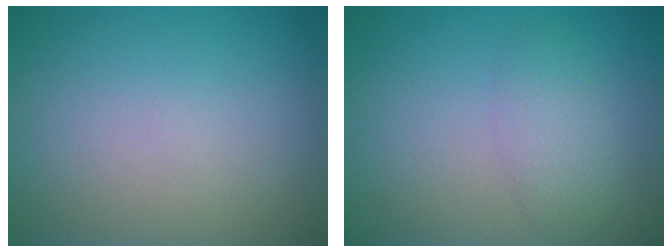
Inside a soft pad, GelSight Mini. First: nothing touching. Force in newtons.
{"total": 2.2, "press": 2.2, "slide": 0.1}